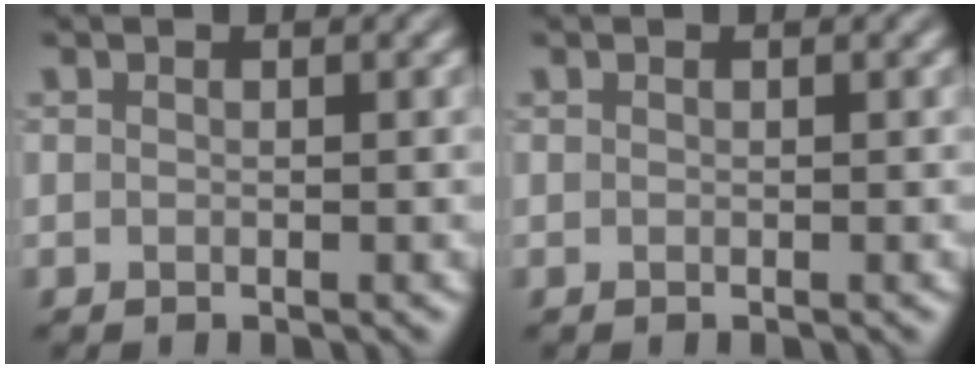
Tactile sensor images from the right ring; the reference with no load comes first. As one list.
[{"total": 0.0}]